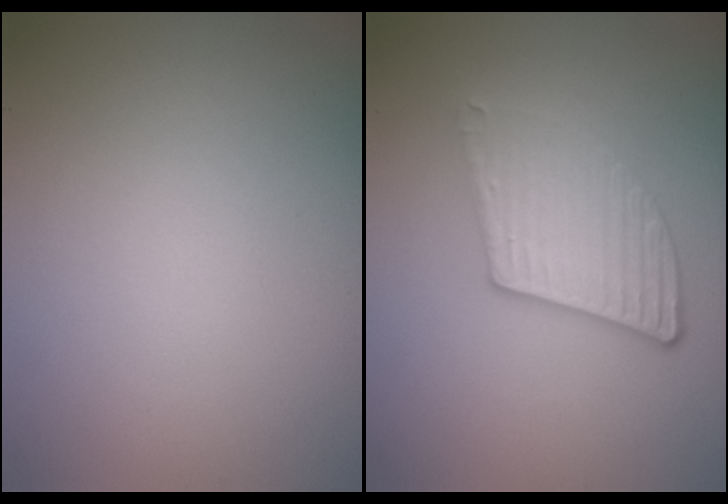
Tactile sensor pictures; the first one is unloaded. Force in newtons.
{"total": 3.7, "press": 3.2, "slide": 2.0}